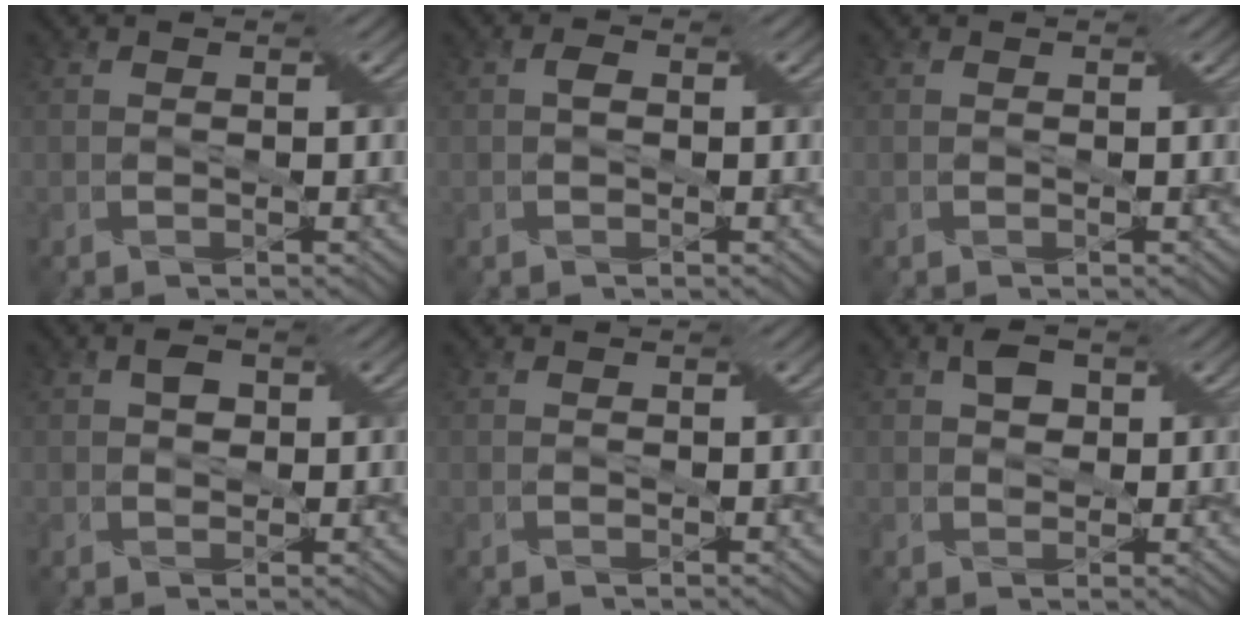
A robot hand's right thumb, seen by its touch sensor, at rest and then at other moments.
{"total": 1.1, "force": [0.0, 0.7, 0.9], "torque": [-0.014, 0.004, -0.001]}
{"total": 0.0}
{"total": 1.9, "force": [0.5, 1.4, 1.2], "torque": [-0.024, 0.002, 0.007]}
{"total": 0.0}
{"total": 2.5, "force": [0.9, 1.7, 1.6], "torque": [-0.032, 0.003, 0.014]}